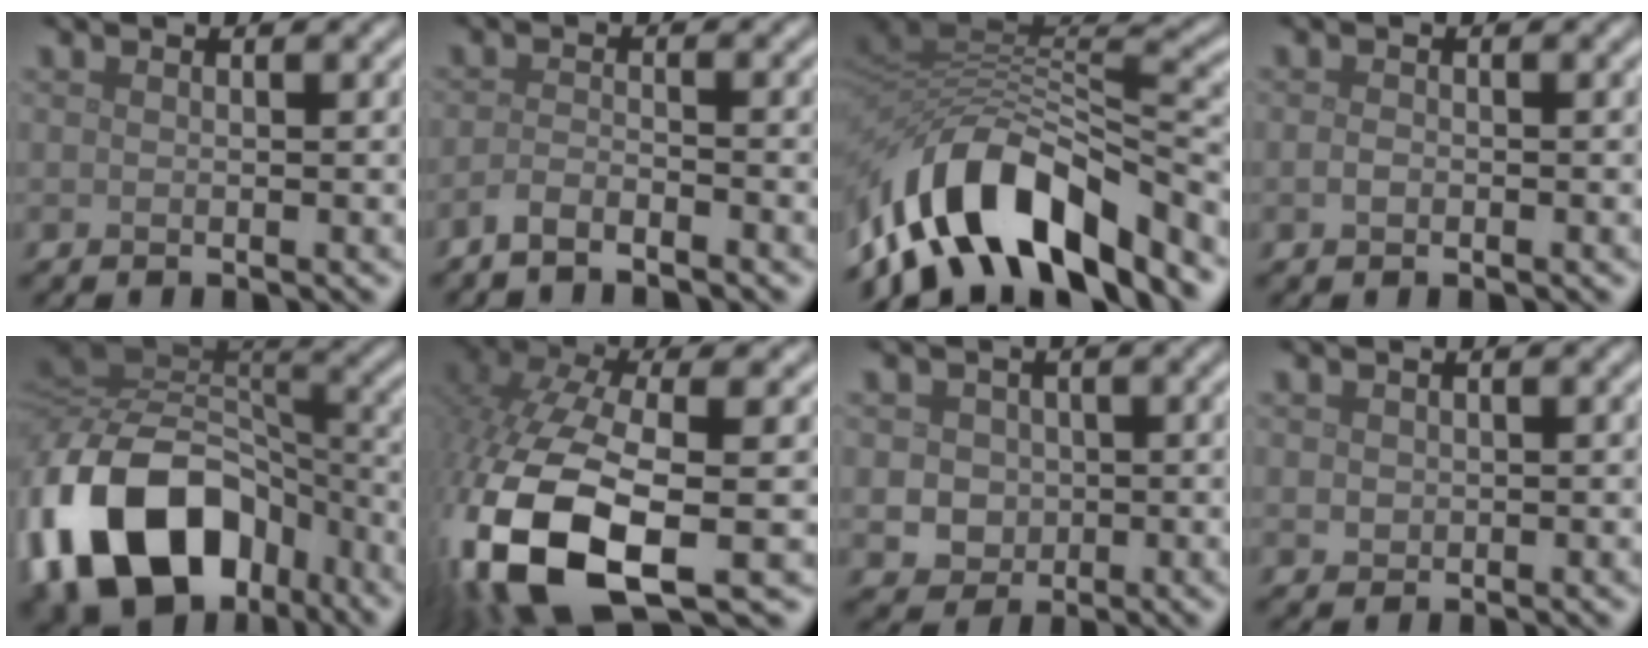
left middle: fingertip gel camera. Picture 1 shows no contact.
{"total": 1.9, "force": [-1.6, 0.4, 1.0], "torque": [-0.017, 0.001, -0.037]}
{"total": 12.3, "force": [-7.7, 5.3, 8.0], "torque": [-0.140, 0.009, -0.143]}
{"total": 0.8, "force": [-0.3, 0.5, 0.5], "torque": [-0.013, -0.001, -0.007]}
{"total": 16.6, "force": [-7.3, 11.1, 9.9], "torque": [-0.204, -0.010, -0.131]}
{"total": 14.7, "force": [-4.9, 7.1, 11.9], "torque": [-0.291, -0.032, -0.081]}
{"total": 3.3, "force": [0.1, 3.0, 1.3], "torque": [-0.011, 0.006, -0.007]}
{"total": 1.0, "force": [0.2, 0.9, 0.3], "torque": [-0.004, -0.003, 0.006]}